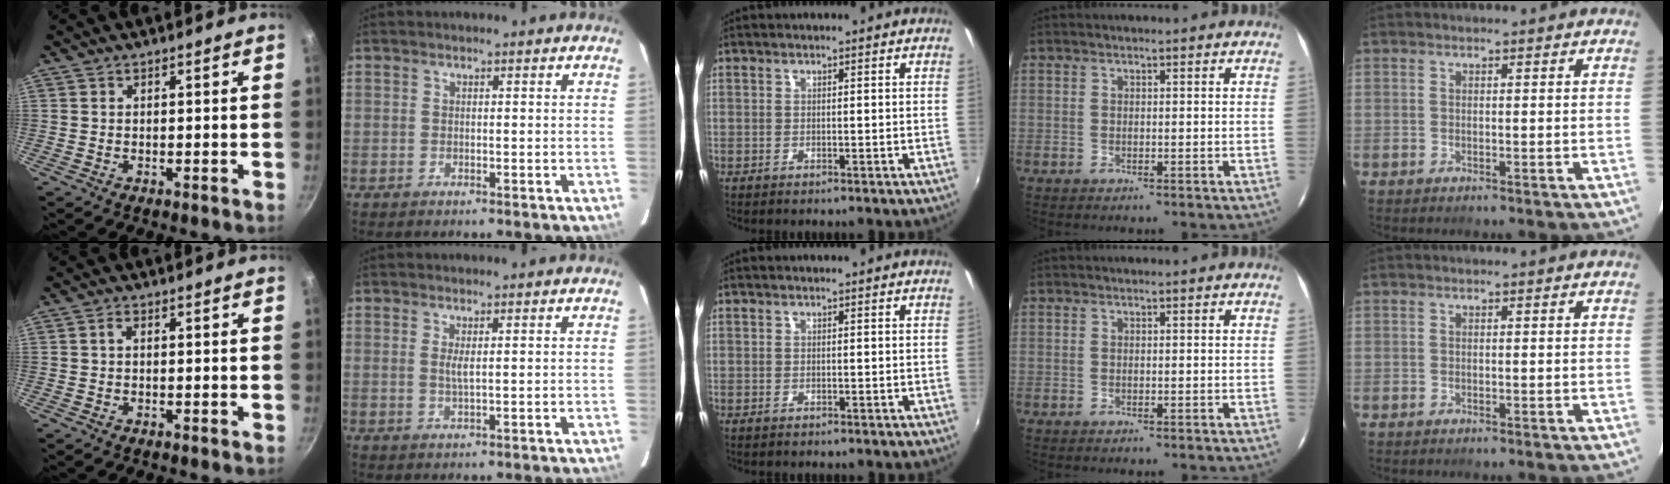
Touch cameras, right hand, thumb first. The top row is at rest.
{"thumb": {"total": 1.1, "force": [0.1, 0.7, 0.9], "torque": [-0.016, 0.006, 0.000]}, "index": {"total": 1.6, "force": [0.4, 0.1, 1.5], "torque": [-0.029, -0.003, 0.006]}}